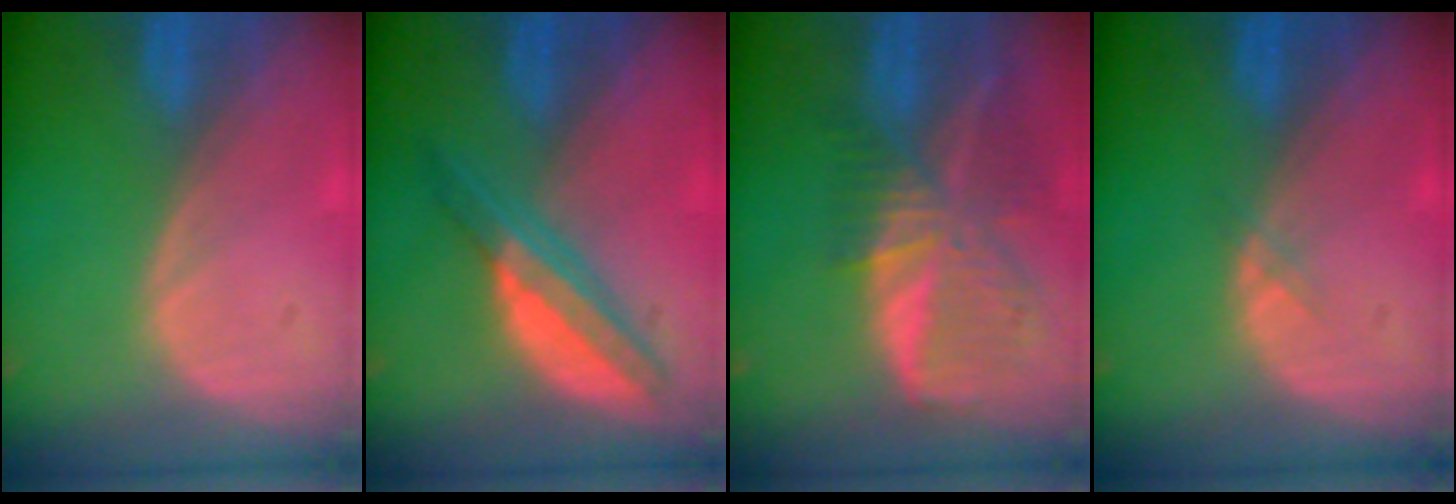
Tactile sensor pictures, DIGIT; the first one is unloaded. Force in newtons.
{"total": 6.6, "press": 5.8, "slide": 3.2}
{"total": 9.5, "press": 8.3, "slide": 4.6}
{"total": 0.6, "press": 0.6, "slide": 0.1}